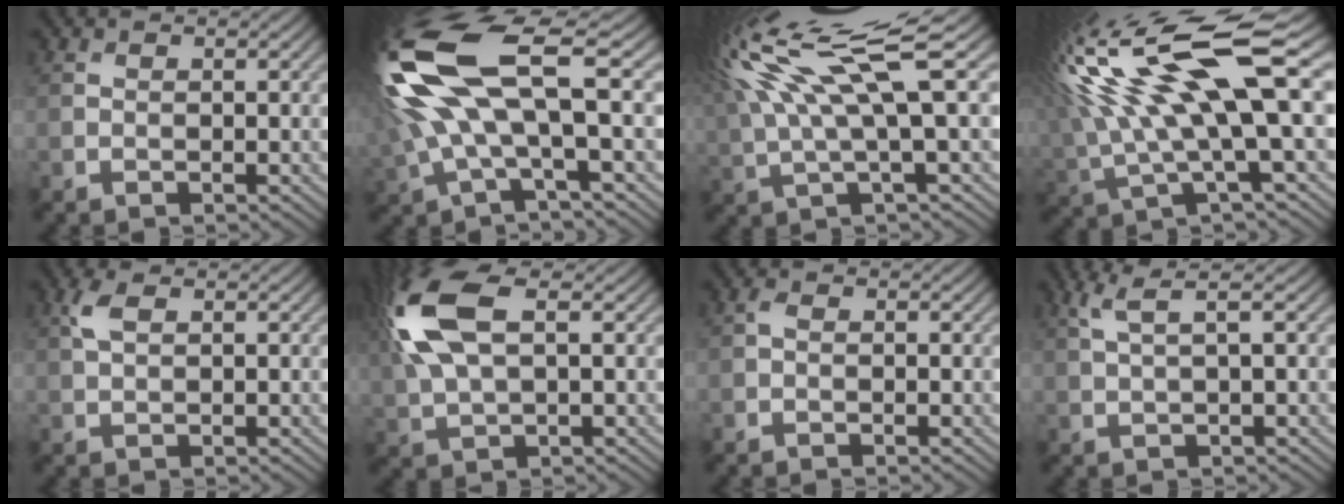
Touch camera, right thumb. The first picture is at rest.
{"total": 15.4, "force": [2.8, 5.2, 14.2], "torque": [-0.351, 0.007, 0.057]}
{"total": 14.8, "force": [5.2, 3.4, 13.5], "torque": [-0.289, 0.022, 0.101]}
{"total": 18.0, "force": [5.2, 5.5, 16.3], "torque": [-0.349, 0.018, 0.096]}
{"total": 2.5, "force": [1.0, 1.1, 2.0], "torque": [-0.053, 0.008, 0.021]}
{"total": 11.7, "force": [3.2, 5.4, 9.8], "torque": [-0.257, 0.013, 0.061]}
{"total": 0.7, "force": [-0.1, 0.4, 0.6], "torque": [-0.016, 0.003, -0.005]}
{"total": 3.6, "force": [1.5, 0.6, 3.3], "torque": [-0.065, 0.015, 0.033]}